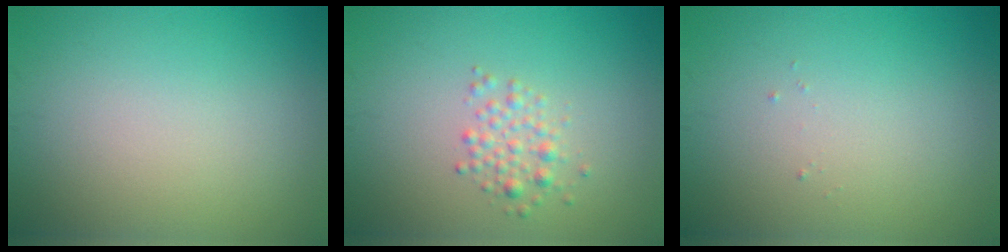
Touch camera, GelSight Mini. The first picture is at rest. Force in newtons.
{"total": 1.9, "press": 1.9, "slide": 0.1}
{"total": 0.0}